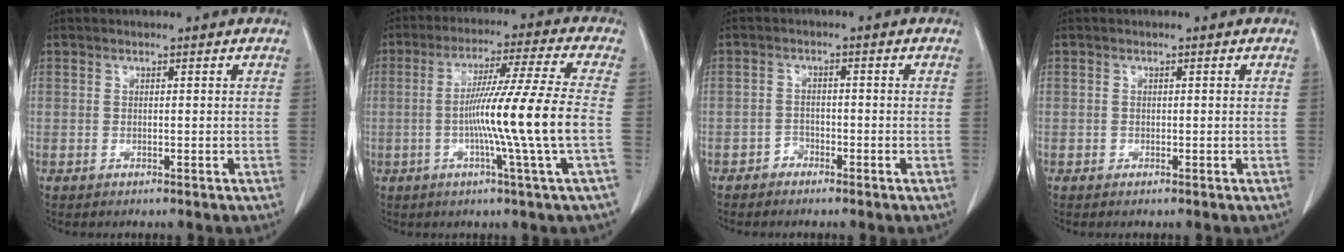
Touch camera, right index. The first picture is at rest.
{"total": 13.6, "force": [-2.4, -2.8, 13.0], "torque": [-0.226, -0.008, -0.043]}
{"total": 1.7, "force": [-1.3, 1.1, 0.3], "torque": [-0.003, 0.006, -0.025]}
{"total": 0.7, "force": [-0.2, 0.7, 0.0], "torque": [-0.001, 0.005, -0.005]}